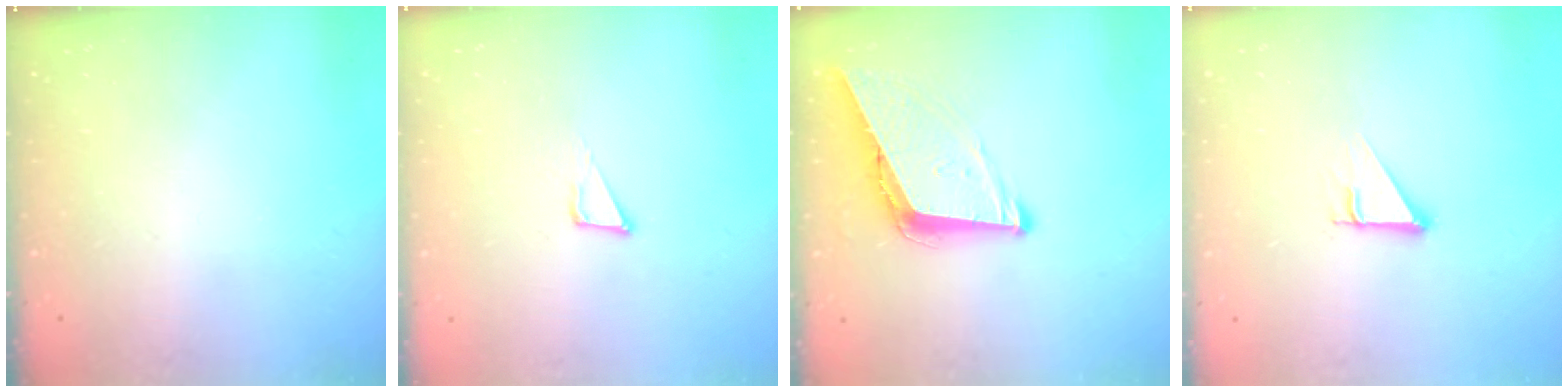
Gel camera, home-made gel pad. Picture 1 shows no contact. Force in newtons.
{"total": 4.3, "press": 4.3, "slide": 0.1}
{"total": 9.2, "press": 8.8, "slide": 2.7}
{"total": 2.5, "press": 2.5, "slide": 0.2}